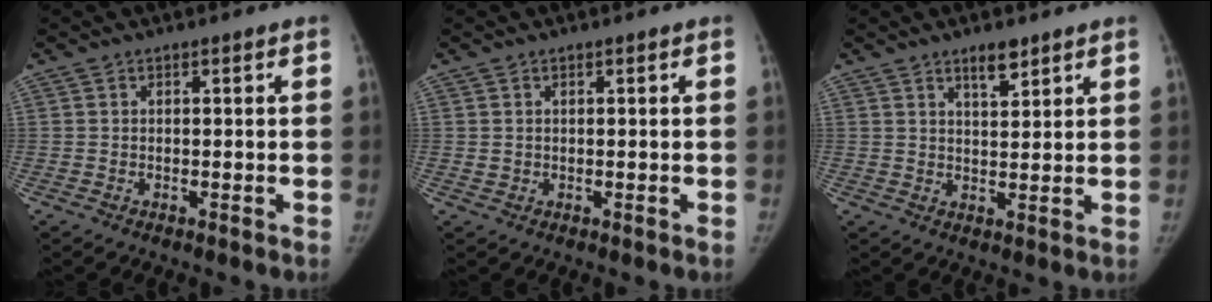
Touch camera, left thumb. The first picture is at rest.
{"total": 0.8, "force": [0.2, 0.7, 0.3], "torque": [0.001, 0.000, 0.005]}
{"total": 4.3, "force": [3.1, 1.4, 2.6], "torque": [-0.029, -0.022, 0.051]}